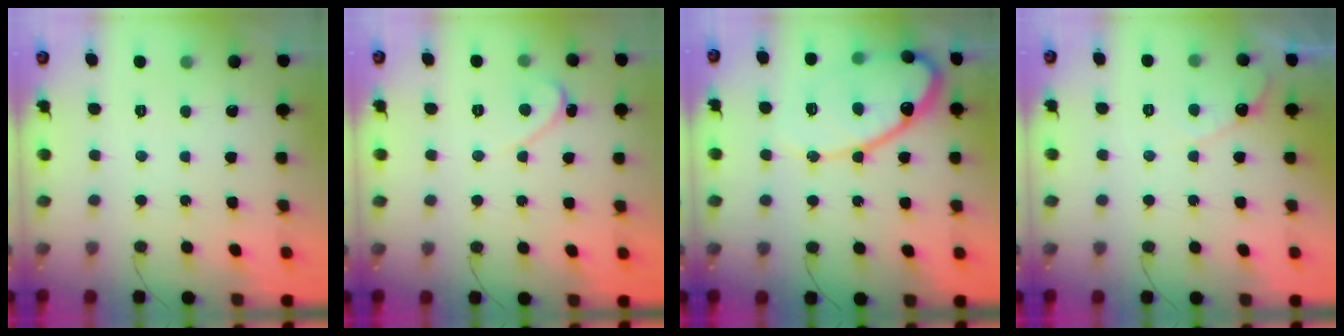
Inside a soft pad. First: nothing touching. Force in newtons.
{"total": 2.1, "press": 2.1, "slide": 0.2}
{"total": 15.1, "press": 15.0, "slide": 1.6}
{"total": 6.3, "press": 6.3, "slide": 0.3}